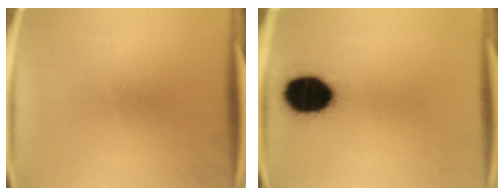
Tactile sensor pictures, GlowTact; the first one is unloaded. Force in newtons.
{"total": 13.9}